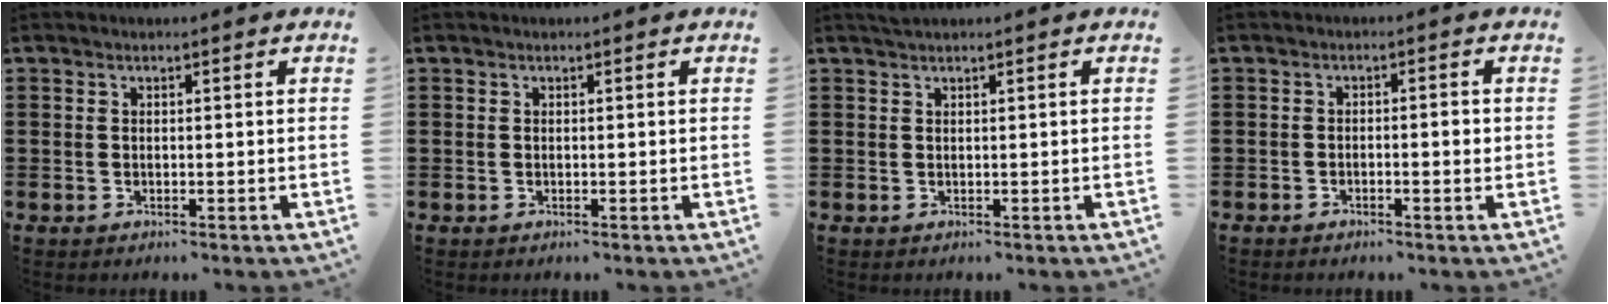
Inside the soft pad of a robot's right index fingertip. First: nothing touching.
{"total": 0.0}
{"total": 0.5, "force": [0.5, 0.0, 0.2], "torque": [-0.005, 0.000, 0.010]}
{"total": 1.7, "force": [-0.5, 0.1, 1.6], "torque": [-0.028, -0.004, -0.009]}